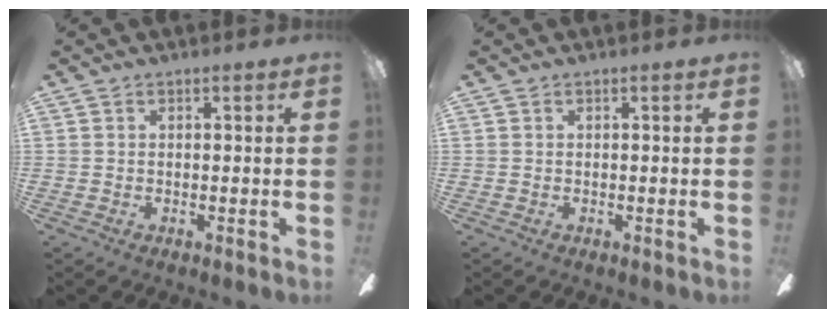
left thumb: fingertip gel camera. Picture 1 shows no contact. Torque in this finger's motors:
{"motor_torque": [0.00, 0.00, 0.28, -0.28, 0.00]}